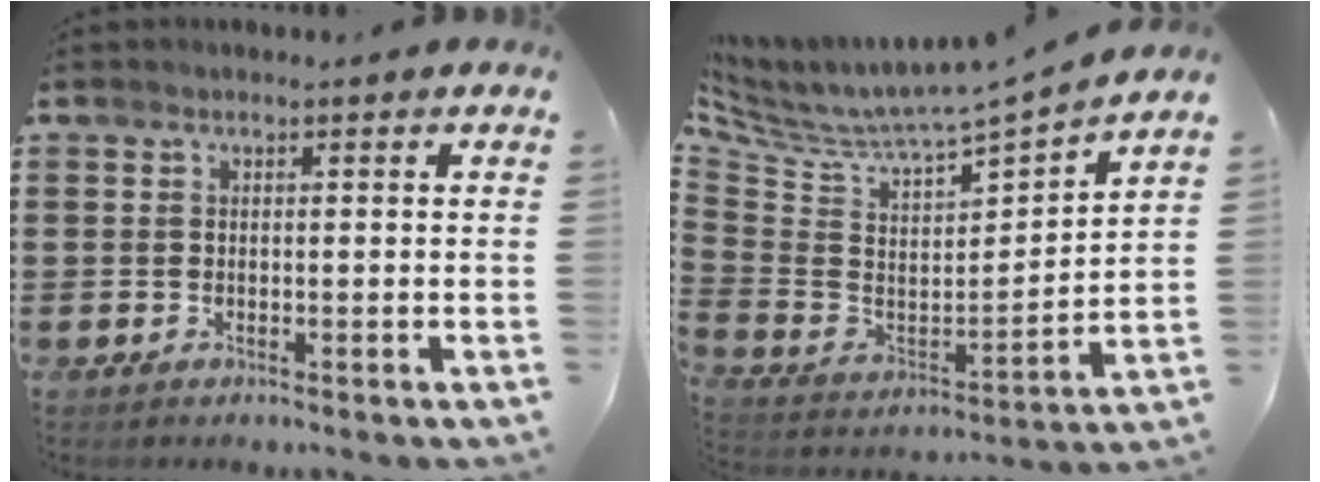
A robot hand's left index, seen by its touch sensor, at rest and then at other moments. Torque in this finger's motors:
{"motor_torque": [1.40, 0.73, 0.12, 0.07]}